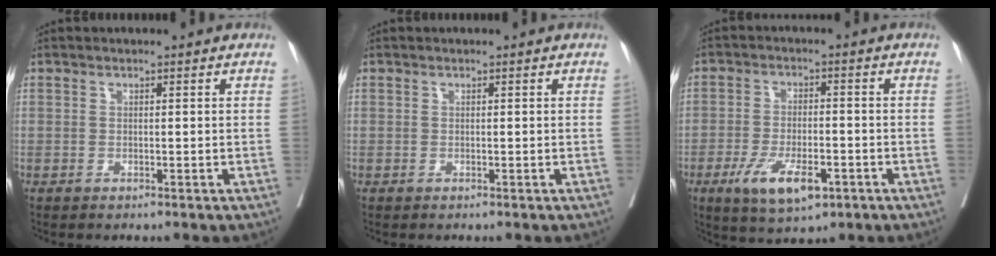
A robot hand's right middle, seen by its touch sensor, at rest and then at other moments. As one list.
[{"total": 0.0}, {"total": 8.4, "force": [-4.1, 3.0, 6.7], "torque": [-0.127, -0.013, -0.062]}]